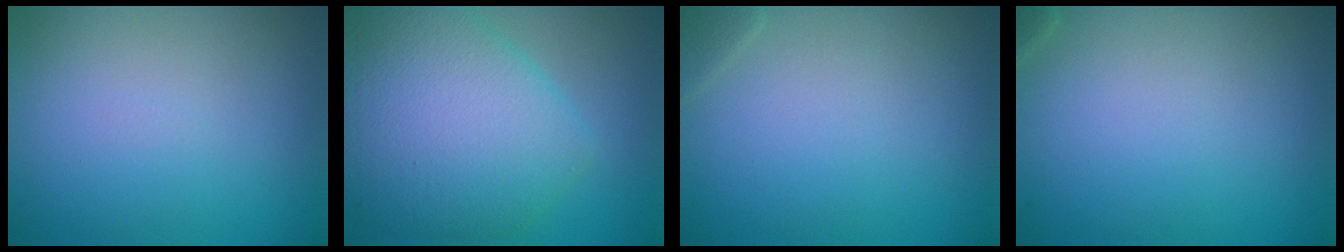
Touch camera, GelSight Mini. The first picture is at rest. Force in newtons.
{"total": 8.4, "press": 8.4, "slide": 0.1}
{"total": 0.8, "press": 0.8, "slide": 0.1}
{"total": 0.6, "press": 0.6, "slide": 0.0}